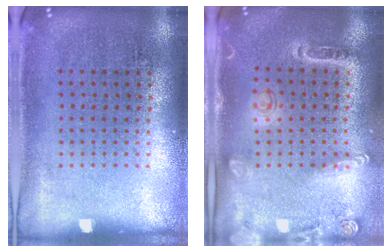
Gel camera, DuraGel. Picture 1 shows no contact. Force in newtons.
{"total": 1.7, "press": 1.5, "slide": 0.8}